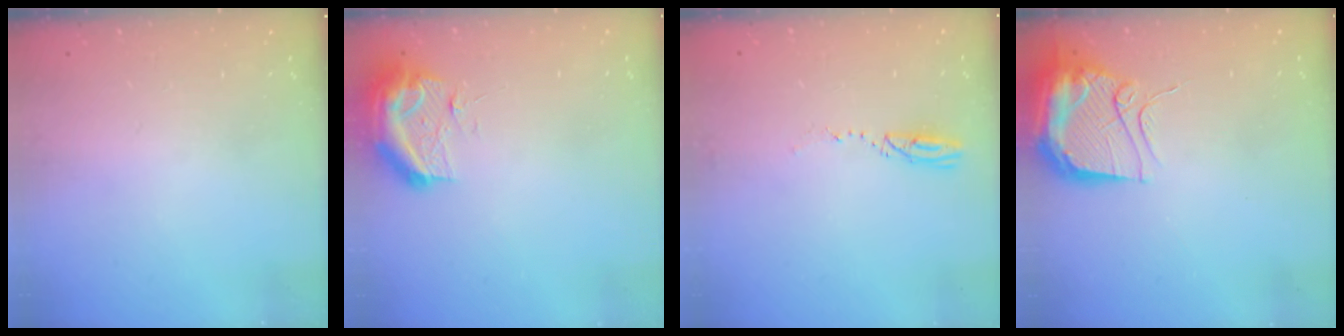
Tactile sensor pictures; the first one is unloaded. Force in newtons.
{"total": 10.3, "press": 10.3, "slide": 0.6}
{"total": 2.9, "press": 2.9, "slide": 0.4}
{"total": 12.2, "press": 12.1, "slide": 1.2}